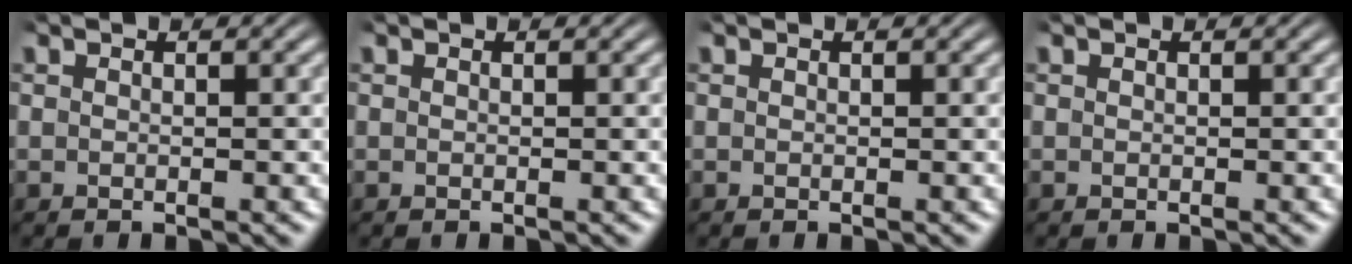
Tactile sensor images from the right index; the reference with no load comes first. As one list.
[{"total": 0.0}, {"total": 0.0}, {"total": 0.0}]